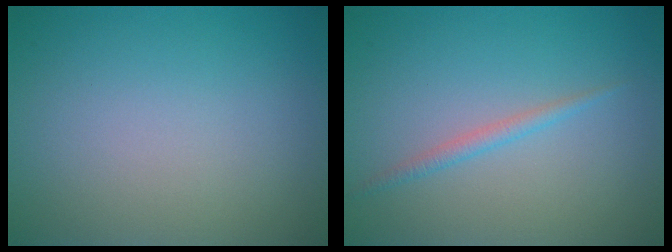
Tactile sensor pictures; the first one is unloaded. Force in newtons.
{"total": 1.2, "press": 1.2, "slide": 0.0}